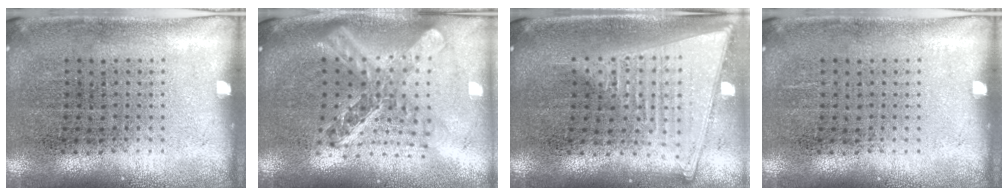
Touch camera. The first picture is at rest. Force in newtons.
{"total": 2.3, "press": 1.8, "slide": 1.5}
{"total": 2.1, "press": 1.8, "slide": 1.2}
{"total": 0.0}